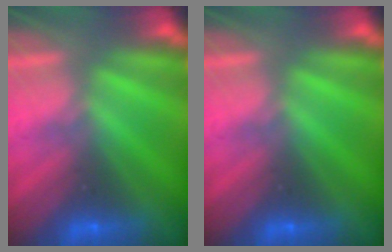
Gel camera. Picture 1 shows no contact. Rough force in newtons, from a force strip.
{"total": 0.0}